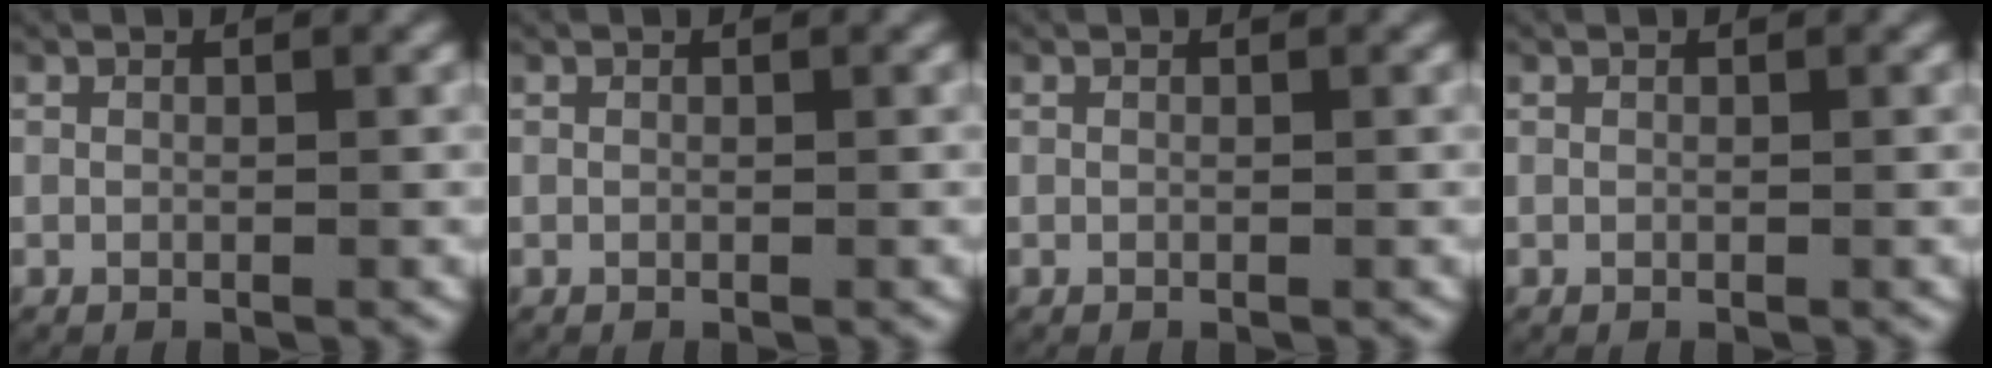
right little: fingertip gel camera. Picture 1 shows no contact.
{"total": 0.0}
{"total": 0.0}
{"total": 0.0}